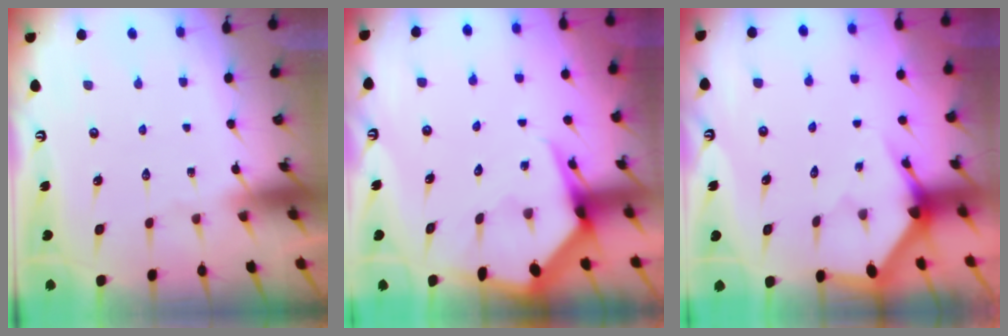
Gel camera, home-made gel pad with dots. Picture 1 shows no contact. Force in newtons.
{"total": 6.7, "press": 6.6, "slide": 0.8}
{"total": 3.4, "press": 3.4, "slide": 0.1}